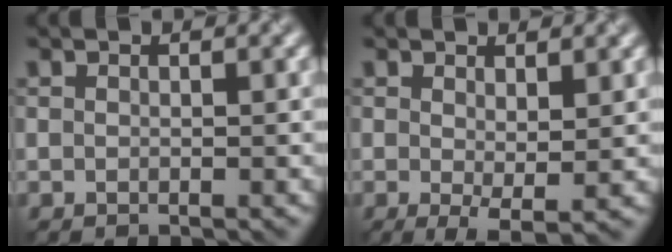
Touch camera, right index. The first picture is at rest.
{"total": 2.5, "force": [0.3, 0.7, 2.4], "torque": [-0.041, -0.011, 0.010]}